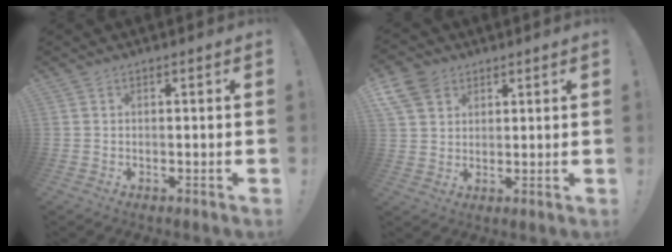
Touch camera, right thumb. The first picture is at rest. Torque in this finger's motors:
{"motor_torque": [-0.02, 0.03, 0.15, -0.02, 0.08]}